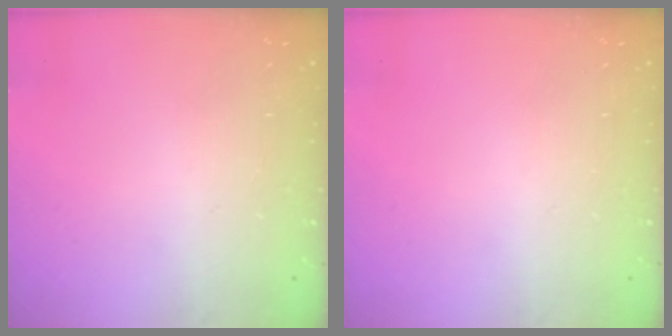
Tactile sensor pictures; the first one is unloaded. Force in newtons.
{"total": 0.0}